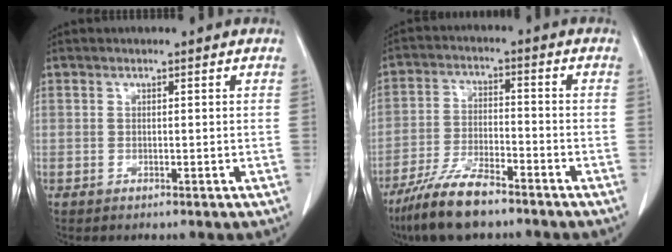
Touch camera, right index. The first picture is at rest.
{"total": 9.9, "force": [-7.6, 2.2, 6.0], "torque": [-0.118, -0.020, -0.142]}